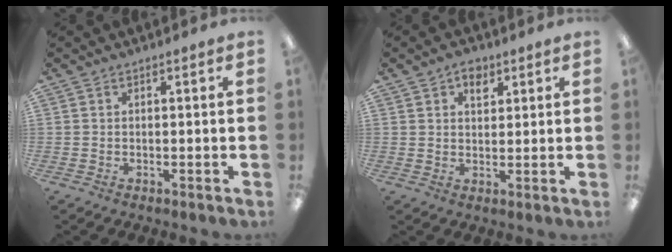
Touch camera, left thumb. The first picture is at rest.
{"total": 3.8, "force": [2.4, 2.4, 1.8], "torque": [-0.017, -0.005, 0.038]}